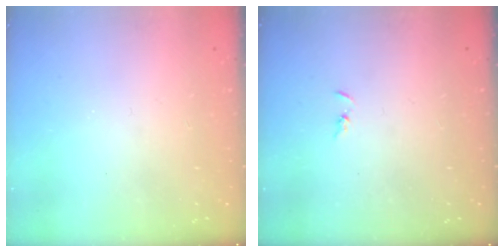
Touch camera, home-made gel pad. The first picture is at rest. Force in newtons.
{"total": 1.3, "press": 1.2, "slide": 0.3}